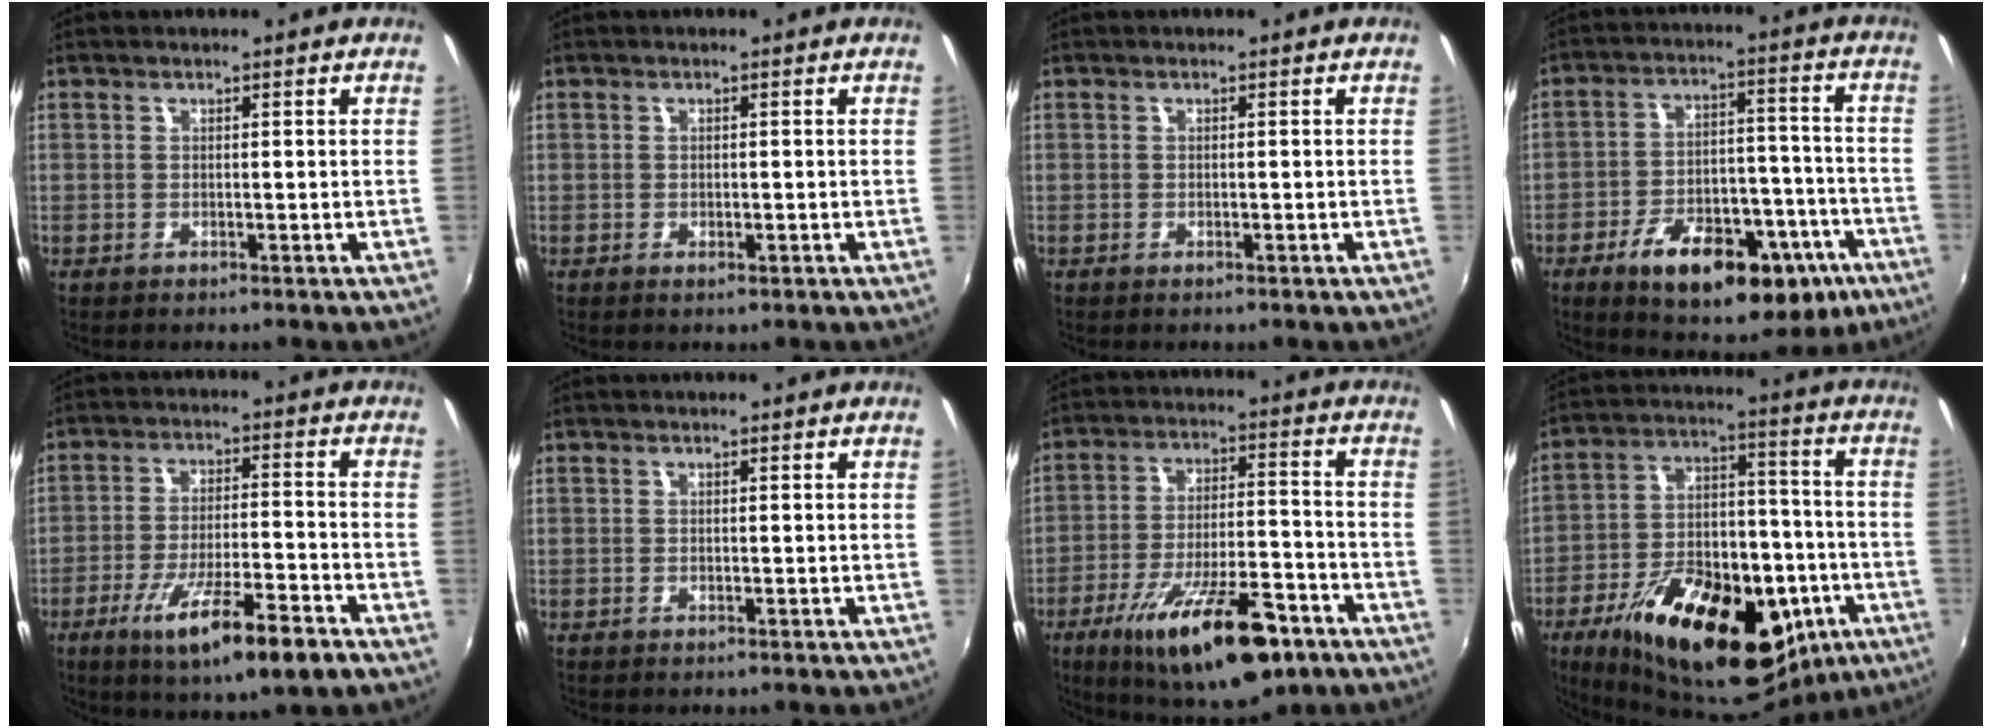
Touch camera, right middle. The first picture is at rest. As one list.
[{"total": 1.4, "force": [-0.6, 0.9, 0.9], "torque": [-0.013, -0.002, -0.010]}, {"total": 0.9, "force": [-0.5, 0.4, 0.6], "torque": [-0.009, -0.001, -0.008]}, {"total": 23.3, "force": [-12.8, 11.2, 15.8], "torque": [-0.257, 0.006, -0.164]}, {"total": 14.3, "force": [-8.2, 2.3, 11.5], "torque": [-0.214, -0.034, -0.134]}, {"total": 0.0}, {"total": 21.2, "force": [-12.6, 6.7, 15.6], "torque": [-0.268, -0.028, -0.186]}, {"total": 30.6, "force": [-14.8, 15.8, 21.7], "torque": [-0.391, -0.008, -0.202]}]